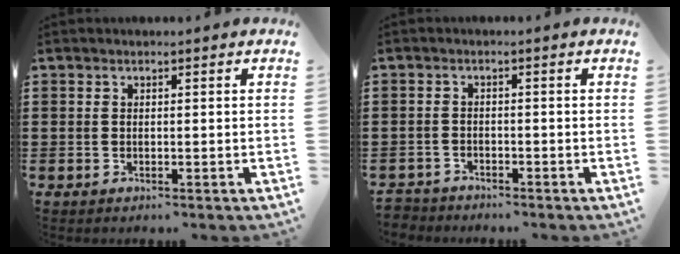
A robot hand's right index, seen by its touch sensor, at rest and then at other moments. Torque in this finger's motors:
{"motor_torque": [-1.70, -0.14, -1.06, -0.21]}